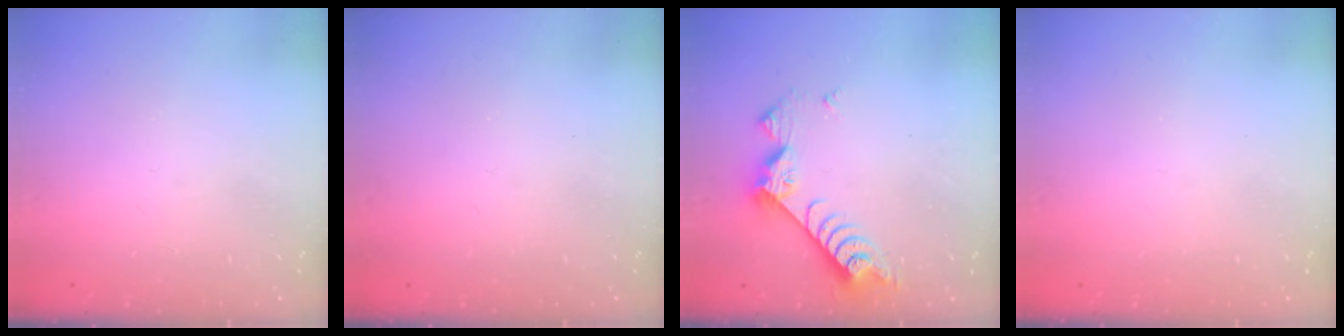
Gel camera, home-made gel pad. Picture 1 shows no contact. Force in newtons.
{"total": 0.0}
{"total": 7.6, "press": 7.6, "slide": 0.4}
{"total": 0.0}